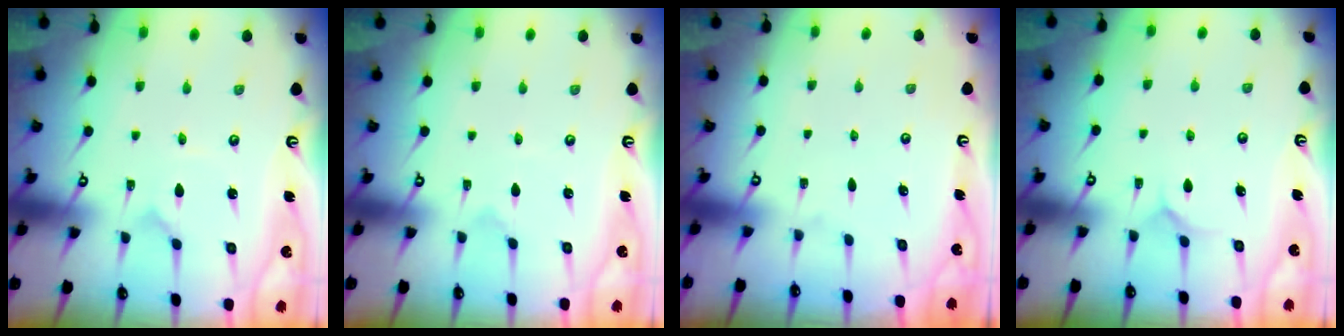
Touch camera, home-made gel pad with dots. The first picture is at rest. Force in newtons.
{"total": 0.0}
{"total": 0.0}
{"total": 5.1, "press": 5.1, "slide": 0.4}